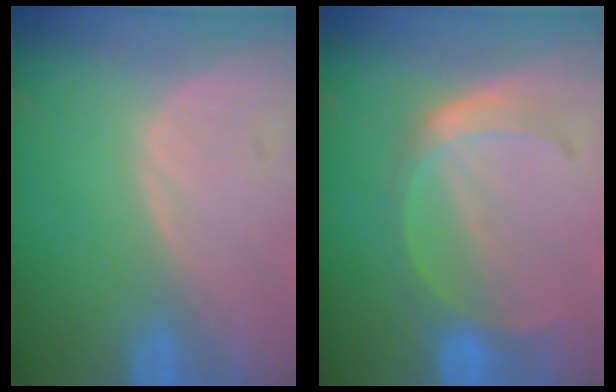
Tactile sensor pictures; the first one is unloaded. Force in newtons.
{"total": 4.5, "press": 4.4, "slide": 0.9}